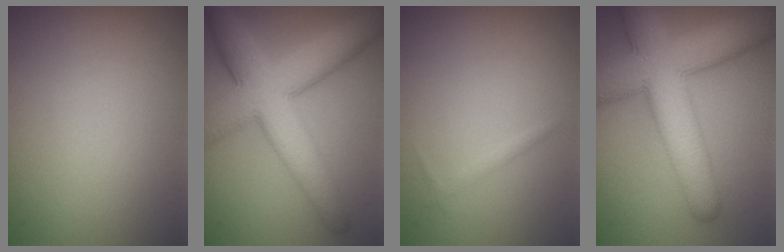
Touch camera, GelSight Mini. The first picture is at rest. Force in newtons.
{"total": 10.0, "press": 10.0, "slide": 0.3}
{"total": 0.5, "press": 0.5, "slide": 0.0}
{"total": 11.0, "press": 11.0, "slide": 0.4}